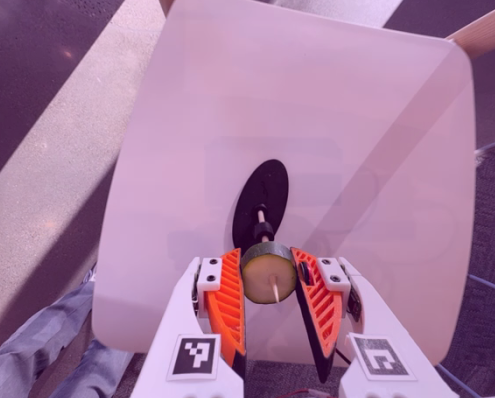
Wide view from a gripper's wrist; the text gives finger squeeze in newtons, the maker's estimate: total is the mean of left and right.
{"total": 11.4, "left": 11.5, "right": 11.4}